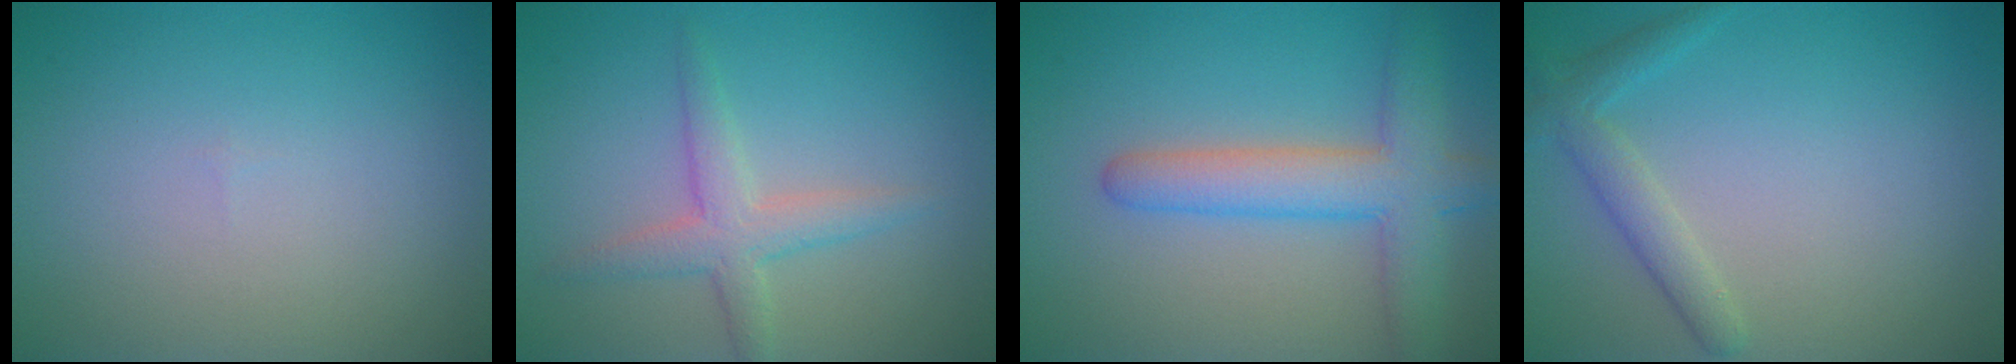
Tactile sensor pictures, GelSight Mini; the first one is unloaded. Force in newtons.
{"total": 2.9, "press": 2.9, "slide": 0.1}
{"total": 5.5, "press": 5.5, "slide": 0.4}
{"total": 2.3, "press": 2.3, "slide": 0.1}